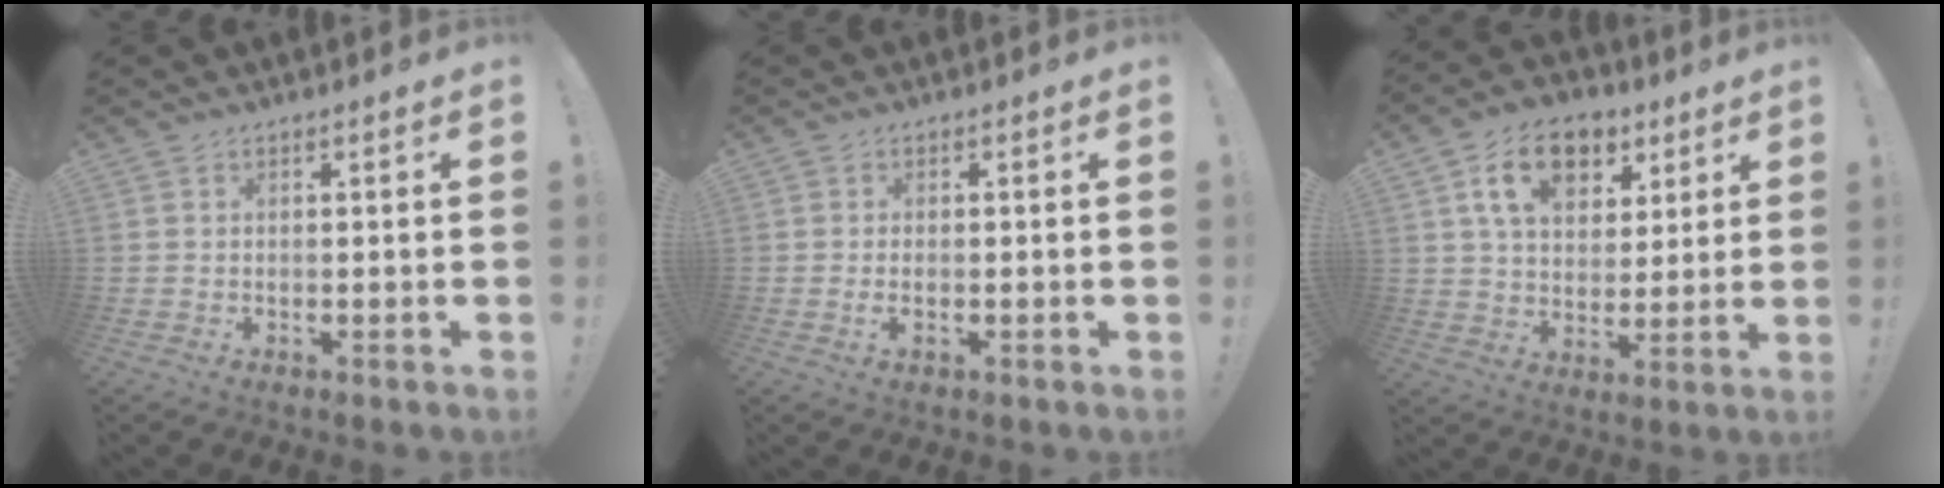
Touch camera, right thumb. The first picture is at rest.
{"total": 1.7, "force": [-0.4, 0.7, 1.4], "torque": [-0.024, 0.001, -0.007]}
{"total": 14.3, "force": [7.2, 9.6, 7.7], "torque": [-0.115, -0.022, 0.132]}